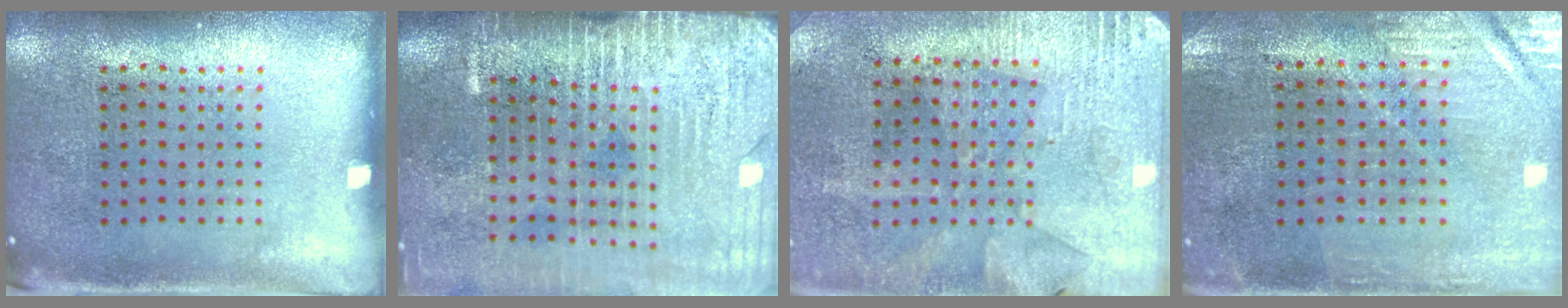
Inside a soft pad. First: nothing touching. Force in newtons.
{"total": 4.0, "press": 3.4, "slide": 2.2}
{"total": 2.8, "press": 2.5, "slide": 1.1}
{"total": 0.6, "press": 0.5, "slide": 0.3}